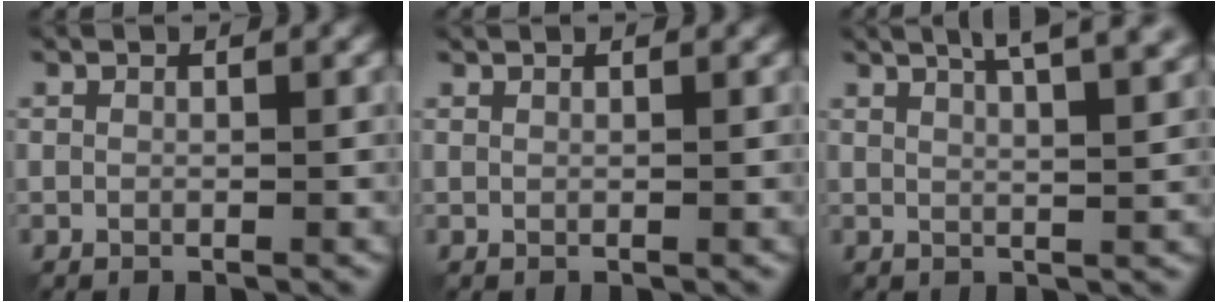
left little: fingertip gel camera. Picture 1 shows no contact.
{"total": 0.6, "force": [0.6, 0.0, 0.2], "torque": [-0.004, 0.000, 0.008]}
{"total": 8.3, "force": [5.3, 2.8, 5.7], "torque": [-0.054, 0.034, 0.045]}